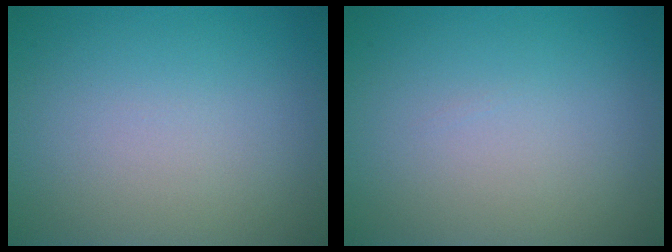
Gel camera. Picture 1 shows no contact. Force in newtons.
{"total": 0.0}